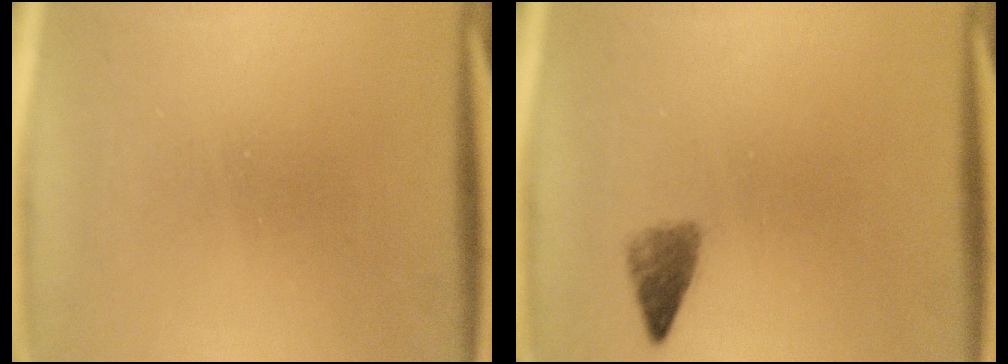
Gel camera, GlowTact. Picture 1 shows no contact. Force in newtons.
{"total": 2.2}